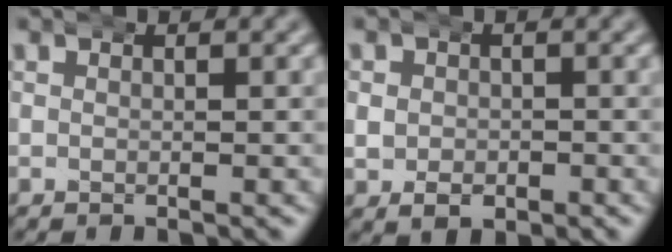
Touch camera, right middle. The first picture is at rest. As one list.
[{"total": 3.5, "force": [-1.1, 2.8, 1.8], "torque": [-0.035, -0.013, -0.013]}]